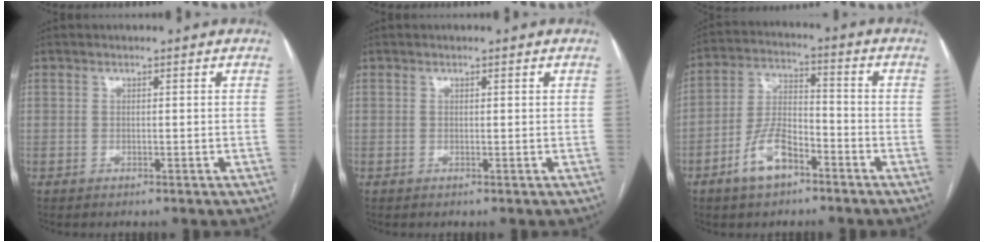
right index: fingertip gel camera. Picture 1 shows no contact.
{"total": 0.0}
{"total": 8.8, "force": [-5.0, 3.9, 6.1], "torque": [-0.129, 0.012, -0.095]}